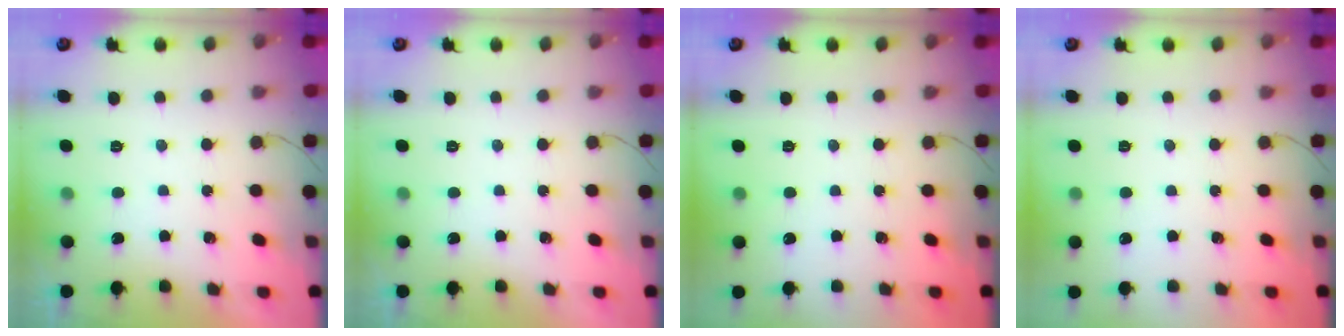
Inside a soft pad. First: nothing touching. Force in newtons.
{"total": 0.0}
{"total": 0.0}
{"total": 0.0}